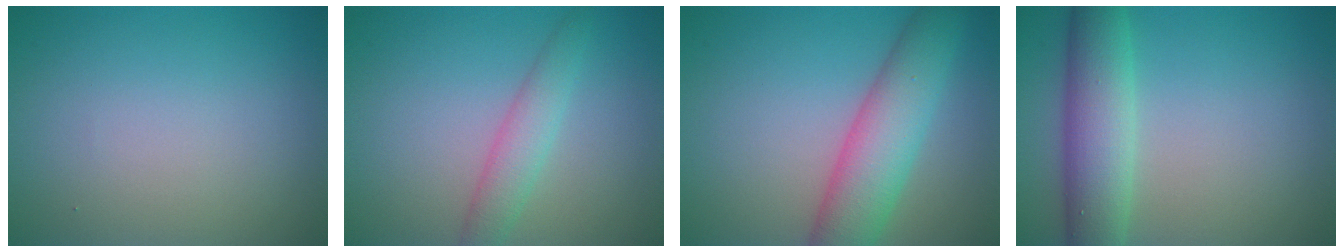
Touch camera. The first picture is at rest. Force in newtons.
{"total": 2.7, "press": 2.7, "slide": 0.1}
{"total": 6.6, "press": 6.6, "slide": 0.3}
{"total": 5.9, "press": 5.8, "slide": 0.3}